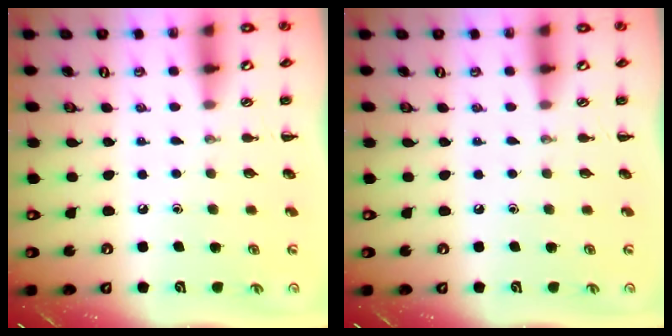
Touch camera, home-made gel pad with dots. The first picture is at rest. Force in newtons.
{"total": 0.0}